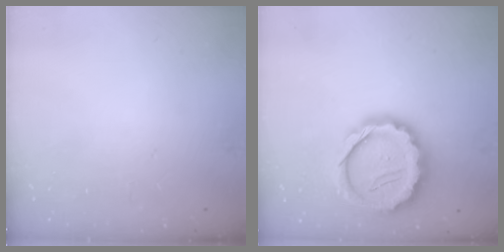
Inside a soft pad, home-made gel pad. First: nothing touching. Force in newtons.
{"total": 16.2, "press": 16.0, "slide": 2.6}